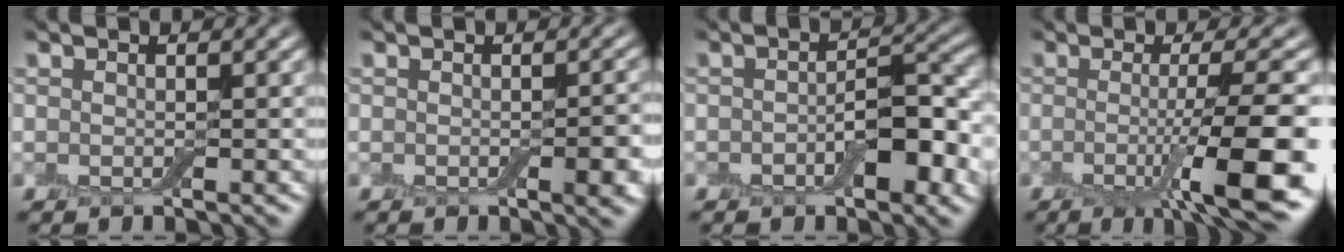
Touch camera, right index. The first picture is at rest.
{"total": 2.3, "force": [-0.6, 0.5, 2.1], "torque": [-0.026, 0.000, -0.007]}
{"total": 4.7, "force": [-1.3, 2.2, 3.9], "torque": [-0.058, 0.004, -0.021]}
{"total": 9.5, "force": [-2.3, 1.7, 9.1], "torque": [-0.123, -0.011, -0.039]}